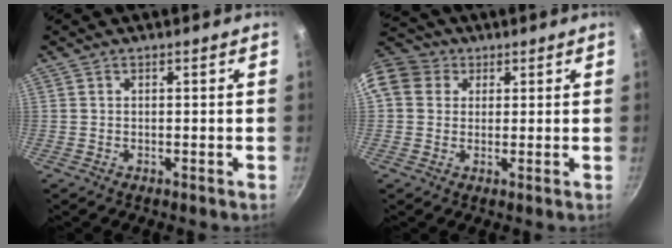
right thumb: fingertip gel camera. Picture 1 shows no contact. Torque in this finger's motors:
{"motor_torque": [1.99, 3.00, 1.49, 1.28, 0.50]}